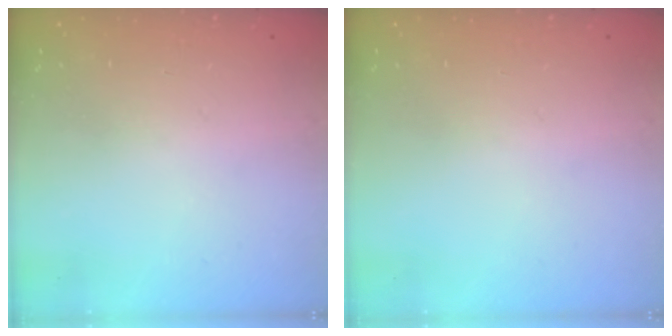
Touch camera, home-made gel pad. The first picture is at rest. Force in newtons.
{"total": 0.0}